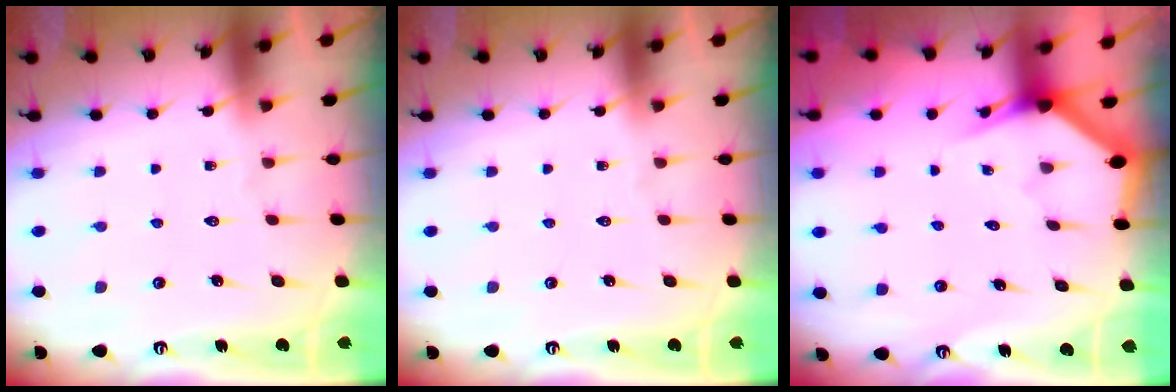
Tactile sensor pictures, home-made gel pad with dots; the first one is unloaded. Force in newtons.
{"total": 0.0}
{"total": 2.7, "press": 2.7, "slide": 0.1}